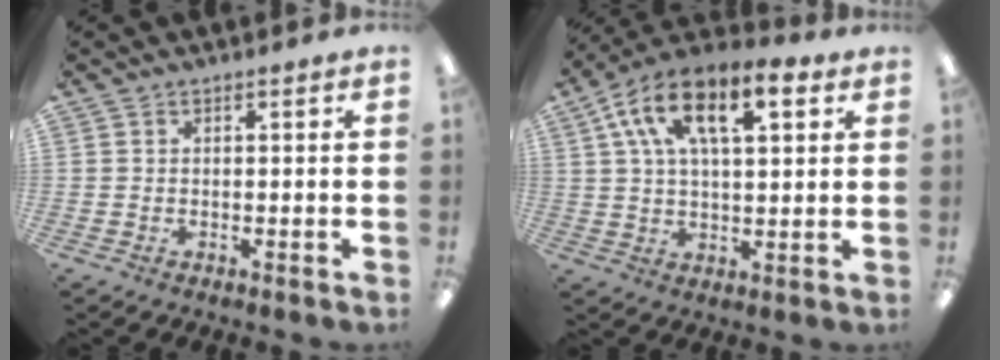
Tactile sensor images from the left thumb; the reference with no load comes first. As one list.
[{"total": 14.7, "force": [6.9, 6.8, 11.0], "torque": [-0.197, -0.010, 0.118]}]